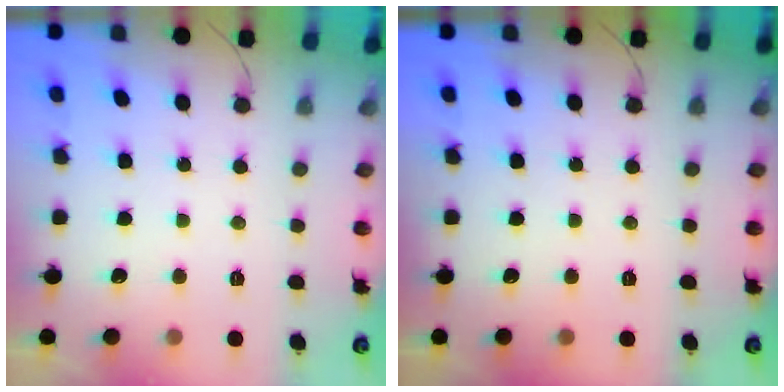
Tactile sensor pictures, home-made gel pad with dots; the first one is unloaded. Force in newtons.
{"total": 0.0}